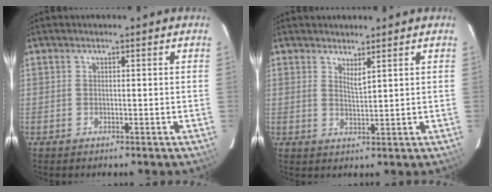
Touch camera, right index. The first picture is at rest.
{"total": 2.2, "force": [1.7, 0.1, 1.4], "torque": [-0.024, -0.004, 0.028]}